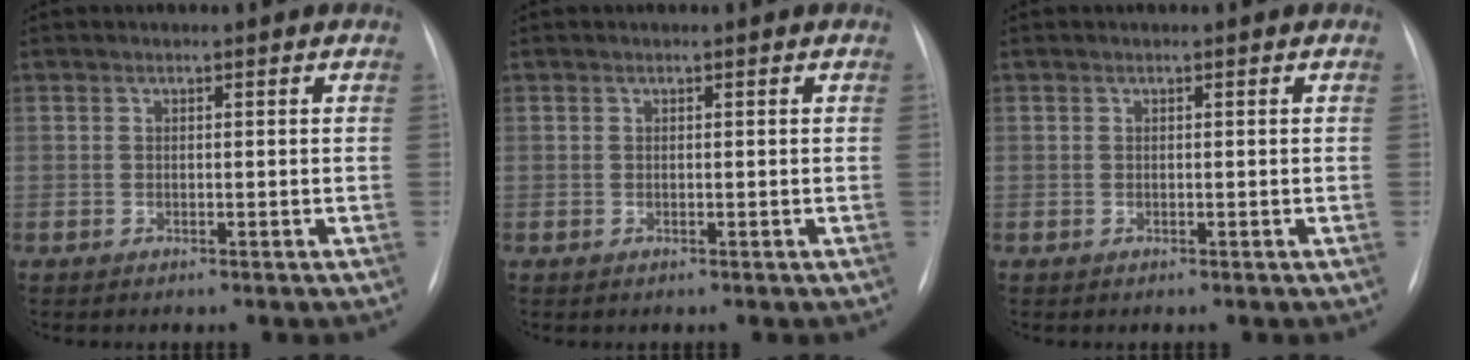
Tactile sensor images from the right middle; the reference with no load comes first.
{"total": 0.0}
{"total": 0.0}